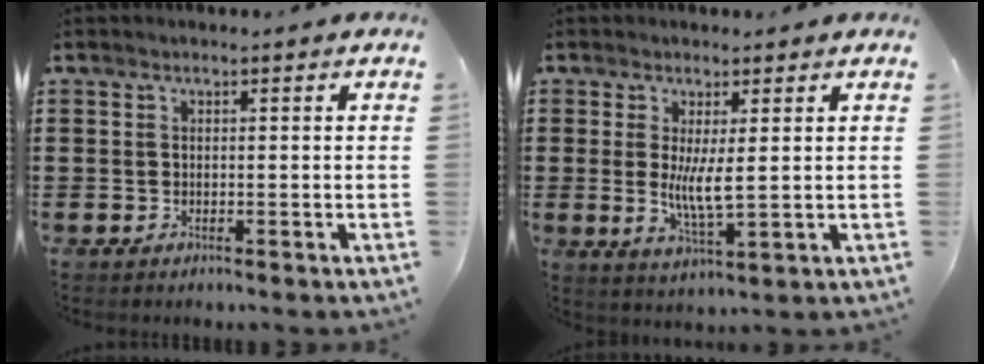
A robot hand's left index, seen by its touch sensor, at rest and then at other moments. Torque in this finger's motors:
{"motor_torque": [1.13, -0.08, 0.22, 0.16]}